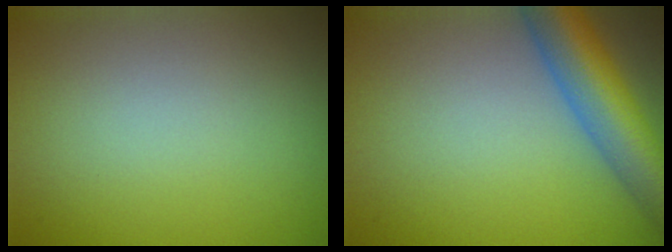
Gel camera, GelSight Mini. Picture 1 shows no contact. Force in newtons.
{"total": 8.1, "press": 8.1, "slide": 0.2}